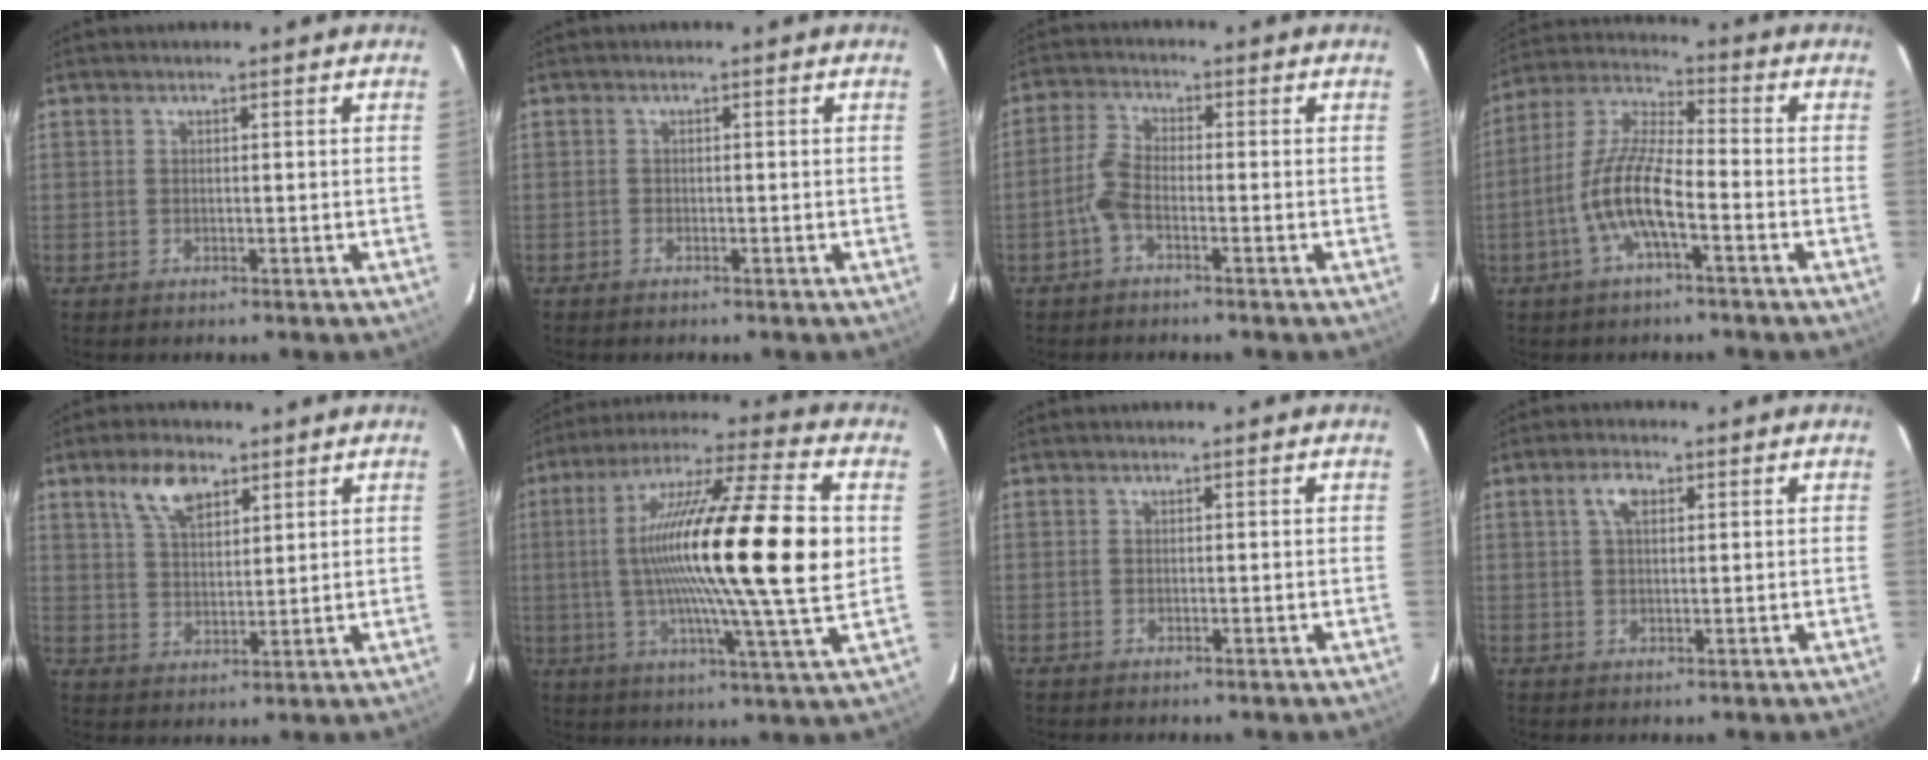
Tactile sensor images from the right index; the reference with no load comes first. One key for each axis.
{"total": 0.7, "fx": -0.6, "fy": 0.4, "fz": 0.1, "tx": -0.003, "ty": 0.003, "tz": -0.012}
{"total": 3.7, "fx": -2.0, "fy": 1.2, "fz": 2.9, "tx": -0.070, "ty": 0.009, "tz": -0.043}
{"total": 10.5, "fx": -4.1, "fy": 2.4, "fz": 9.3, "tx": -0.201, "ty": 0.003, "tz": -0.081}
{"total": 7.6, "fx": 4.6, "fy": 3.6, "fz": 4.9, "tx": -0.089, "ty": 0.010, "tz": 0.088}
{"total": 24.6, "fx": 2.1, "fy": 0.8, "fz": 24.5, "tx": -0.416, "ty": 0.004, "tz": 0.021}
{"total": 0.0}
{"total": 3.5, "fx": 1.3, "fy": 1.7, "fz": 2.7, "tx": -0.052, "ty": 0.009, "tz": 0.025}